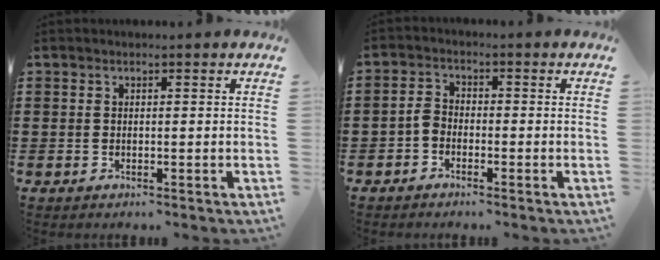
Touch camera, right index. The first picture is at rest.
{"total": 2.4, "force": [-1.4, 1.4, 1.3], "torque": [-0.035, 0.006, -0.031]}